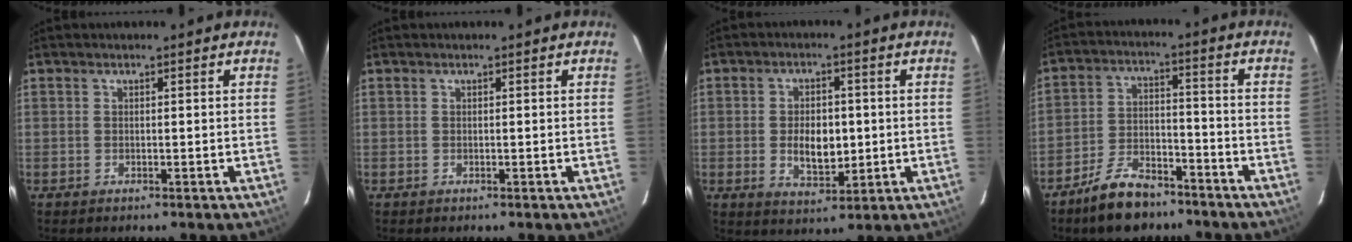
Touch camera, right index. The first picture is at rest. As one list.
[{"total": 0.0}, {"total": 7.4, "force": [-0.5, 4.3, 6.0], "torque": [-0.110, -0.001, -0.002]}, {"total": 10.9, "force": [-8.3, 4.8, 5.1], "torque": [-0.109, 0.015, -0.138]}]